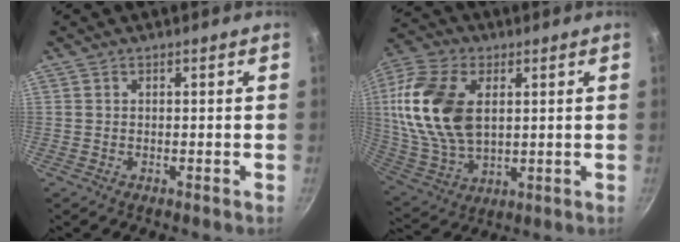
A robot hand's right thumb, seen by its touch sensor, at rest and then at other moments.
{"total": 19.9, "force": [3.9, 12.3, 15.2], "torque": [-0.297, -0.009, 0.078]}